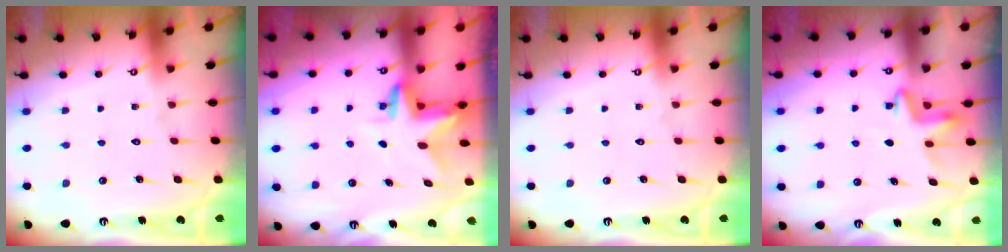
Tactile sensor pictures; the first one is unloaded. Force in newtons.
{"total": 3.3, "press": 3.3, "slide": 0.2}
{"total": 0.0}
{"total": 4.3, "press": 4.3, "slide": 0.4}